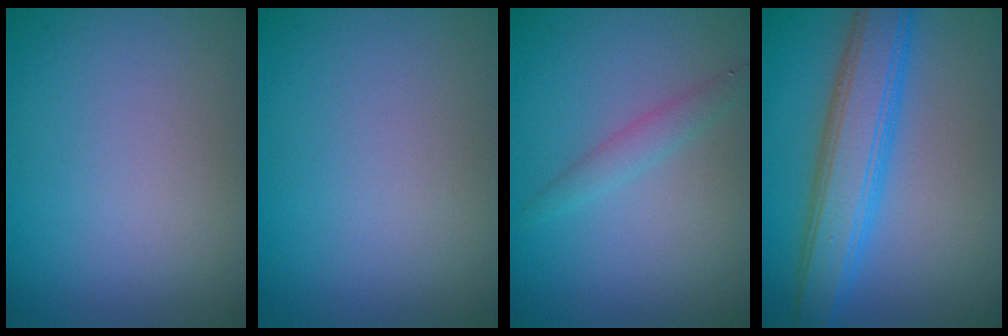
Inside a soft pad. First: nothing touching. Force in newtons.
{"total": 0.0}
{"total": 1.6, "press": 1.6, "slide": 0.0}
{"total": 6.4, "press": 6.4, "slide": 0.2}